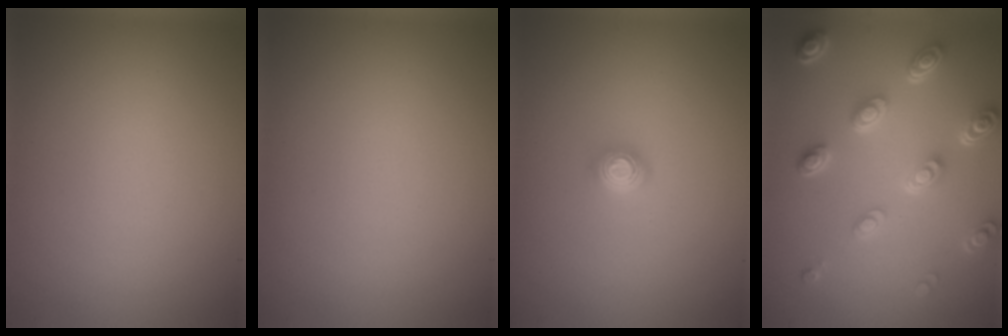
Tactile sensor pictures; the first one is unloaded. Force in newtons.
{"total": 0.0}
{"total": 1.8, "press": 1.3, "slide": 1.3}
{"total": 5.3, "press": 4.0, "slide": 3.5}